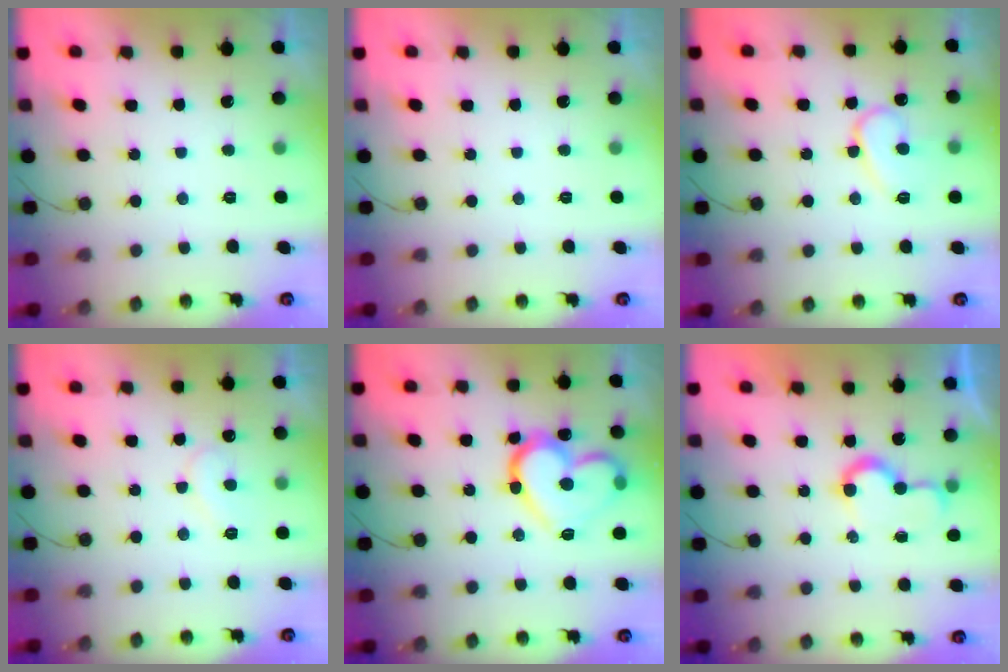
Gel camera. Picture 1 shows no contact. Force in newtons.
{"total": 0.0}
{"total": 10.2, "press": 10.2, "slide": 1.1}
{"total": 7.5, "press": 7.4, "slide": 0.5}
{"total": 17.9, "press": 17.9, "slide": 1.2}
{"total": 7.6, "press": 7.6, "slide": 0.5}